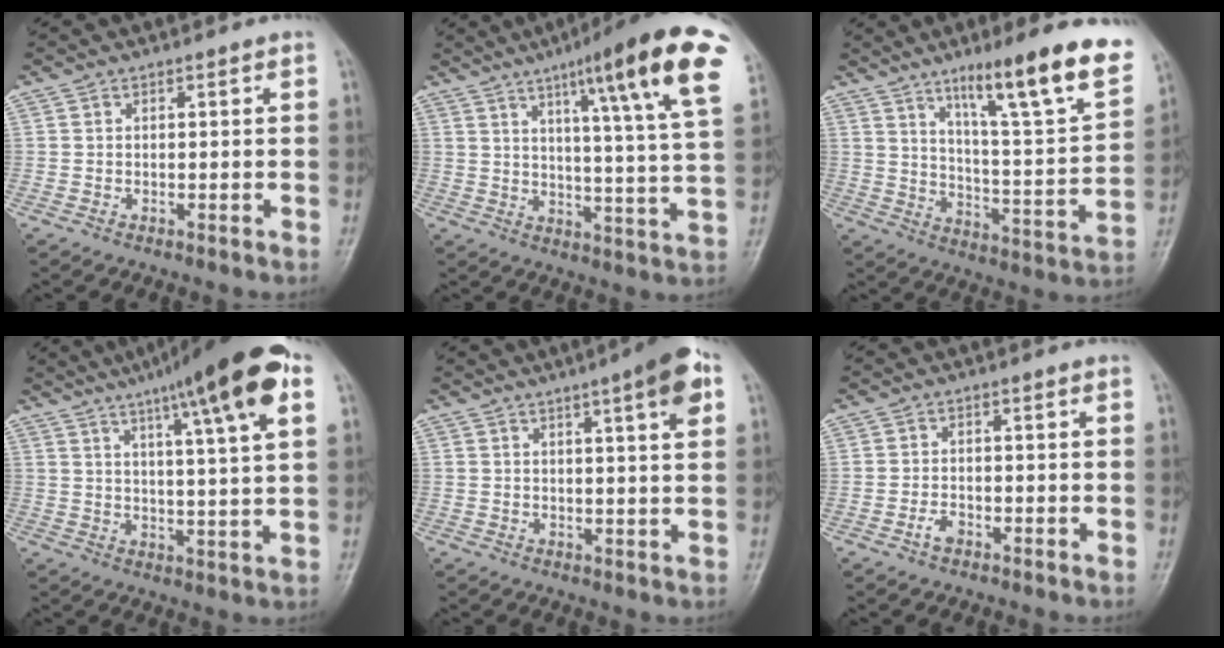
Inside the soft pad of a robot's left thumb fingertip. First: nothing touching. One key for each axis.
{"total": 21.1, "fx": 10.8, "fy": 2.2, "fz": 18.0, "tx": -0.238, "ty": -0.032, "tz": 0.144}
{"total": 20.5, "fx": 12.5, "fy": 2.8, "fz": 16.1, "tx": -0.212, "ty": -0.055, "tz": 0.195}
{"total": 17.9, "fx": 9.4, "fy": 2.2, "fz": 15.1, "tx": -0.218, "ty": -0.010, "tz": 0.132}
{"total": 8.1, "fx": 3.8, "fy": 1.0, "fz": 7.0, "tx": -0.094, "ty": -0.005, "tz": 0.048}
{"total": 1.9, "fx": -1.1, "fy": 1.1, "fz": 1.1, "tx": -0.021, "ty": 0.006, "tz": -0.022}